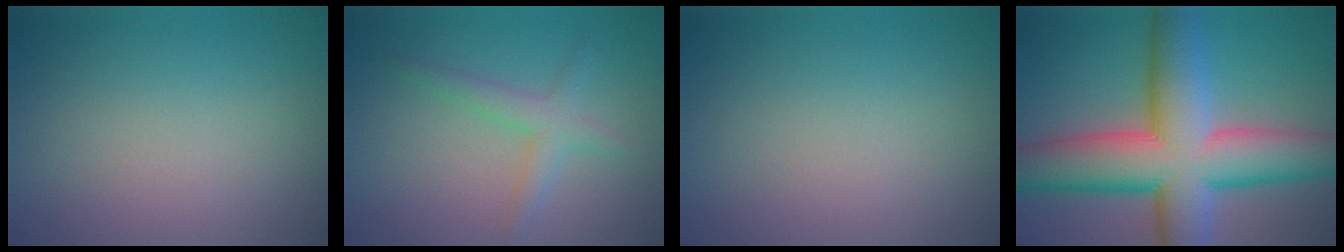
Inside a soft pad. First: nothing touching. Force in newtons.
{"total": 2.4, "press": 2.4, "slide": 0.1}
{"total": 0.0}
{"total": 13.4, "press": 13.4, "slide": 0.8}